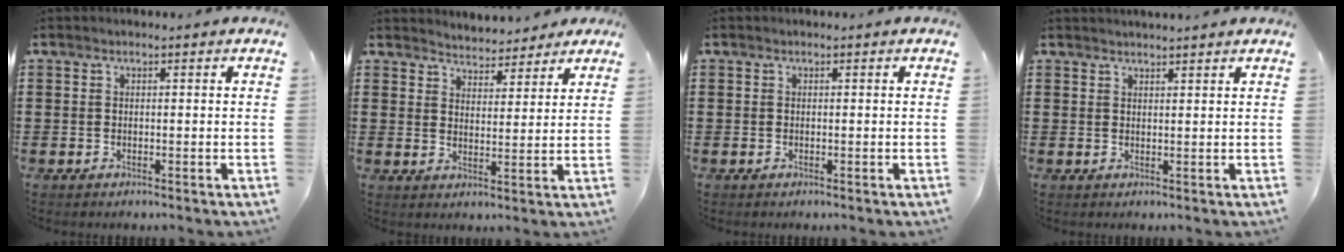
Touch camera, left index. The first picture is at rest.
{"total": 3.9, "force": [3.8, 0.8, -0.2], "torque": [-0.016, -0.016, 0.068]}
{"total": 0.0}
{"total": 1.4, "force": [1.4, 0.0, 0.1], "torque": [-0.006, 0.000, 0.028]}